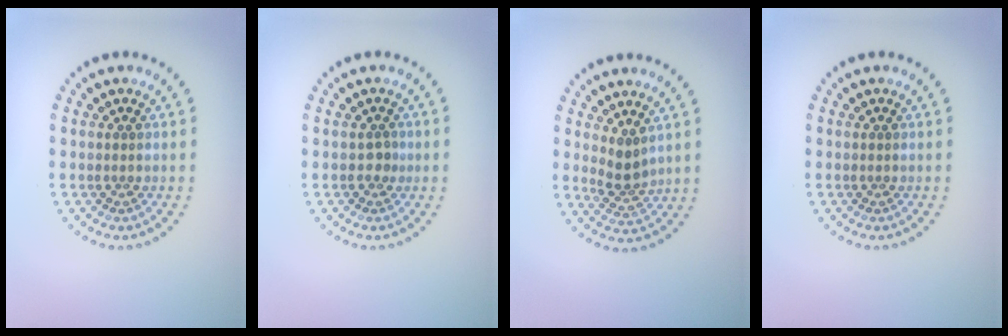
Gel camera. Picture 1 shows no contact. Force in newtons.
{"total": 0.9, "press": 0.9, "slide": 0.3}
{"total": 2.3, "press": 2.0, "slide": 1.1}
{"total": 0.0}